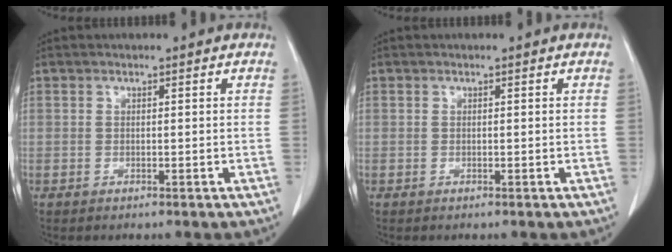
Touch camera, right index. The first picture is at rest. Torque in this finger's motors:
{"motor_torque": [0.00, 0.00, 0.00, 0.00]}